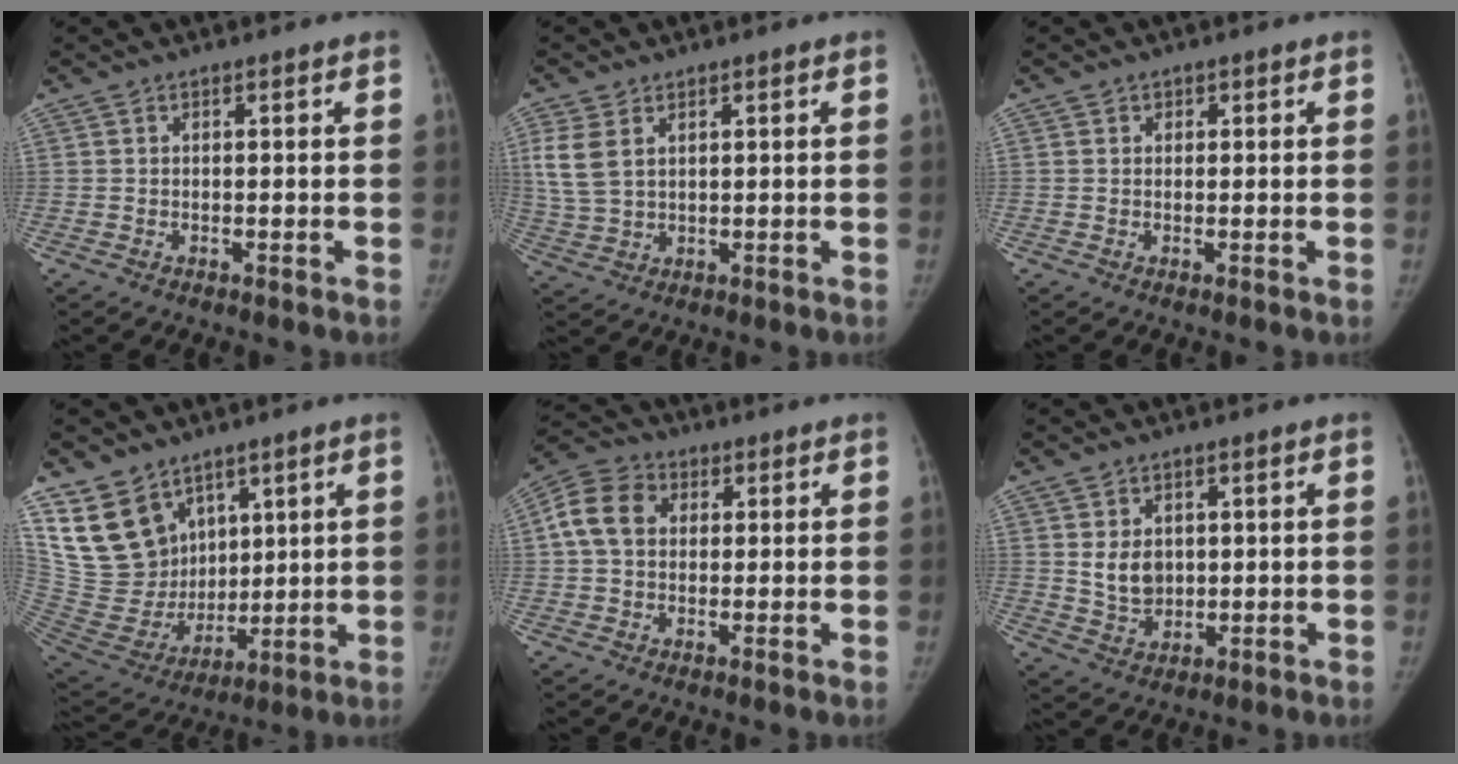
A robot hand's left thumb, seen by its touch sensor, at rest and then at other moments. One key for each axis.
{"total": 6.7, "fx": 2.5, "fy": 4.4, "fz": 4.4, "tx": -0.098, "ty": -0.002, "tz": 0.058}
{"total": 1.1, "fx": 0.4, "fy": 1.0, "fz": 0.0, "tx": 0.014, "ty": 0.000, "tz": 0.002}
{"total": 16.4, "fx": 9.7, "fy": 11.5, "fz": 6.5, "tx": -0.091, "ty": -0.040, "tz": 0.210}
{"total": 9.4, "fx": 1.9, "fy": 7.4, "fz": 5.5, "tx": -0.093, "ty": 0.018, "tz": 0.026}
{"total": 6.1, "fx": 1.2, "fy": 4.7, "fz": 3.7, "tx": -0.041, "ty": -0.014, "tz": 0.034}